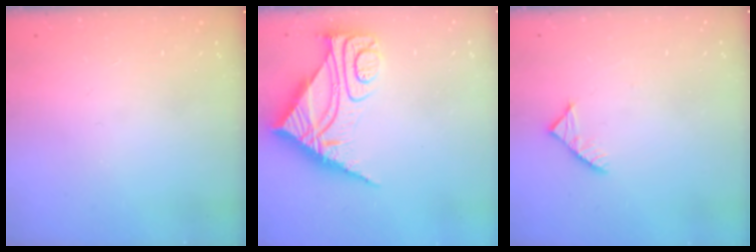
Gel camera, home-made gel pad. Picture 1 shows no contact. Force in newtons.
{"total": 13.6, "press": 13.5, "slide": 1.4}
{"total": 3.3, "press": 3.2, "slide": 0.4}